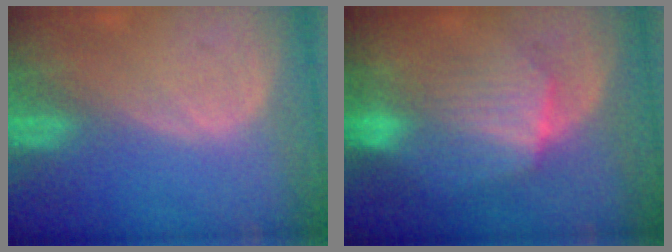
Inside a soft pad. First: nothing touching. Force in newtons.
{"total": 7.0, "press": 6.9, "slide": 1.3}